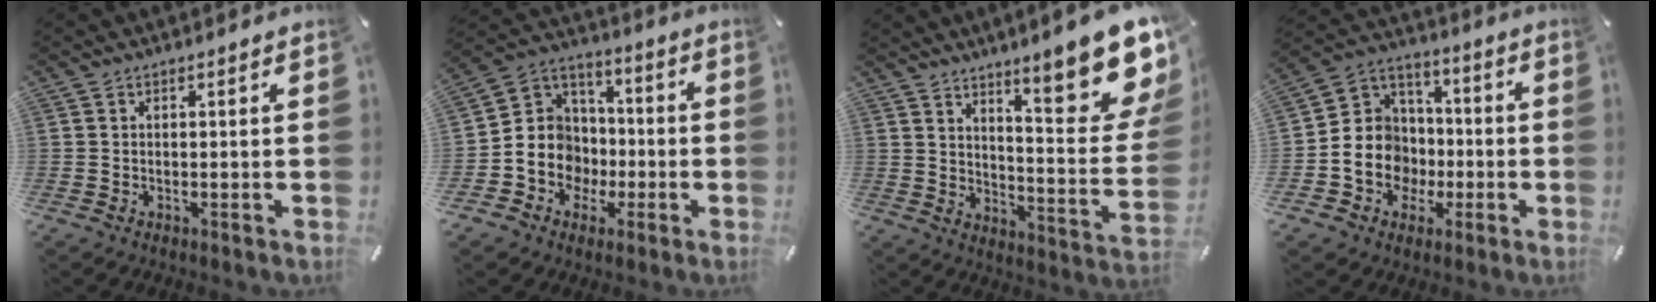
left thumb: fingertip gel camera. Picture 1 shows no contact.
{"total": 12.1, "force": [-3.9, 11.2, 2.3], "torque": [-0.050, 0.013, -0.069]}
{"total": 19.4, "force": [12.8, 5.0, 13.8], "torque": [-0.183, -0.103, 0.203]}
{"total": 13.1, "force": [-3.6, 12.1, 3.3], "torque": [-0.063, 0.016, -0.061]}